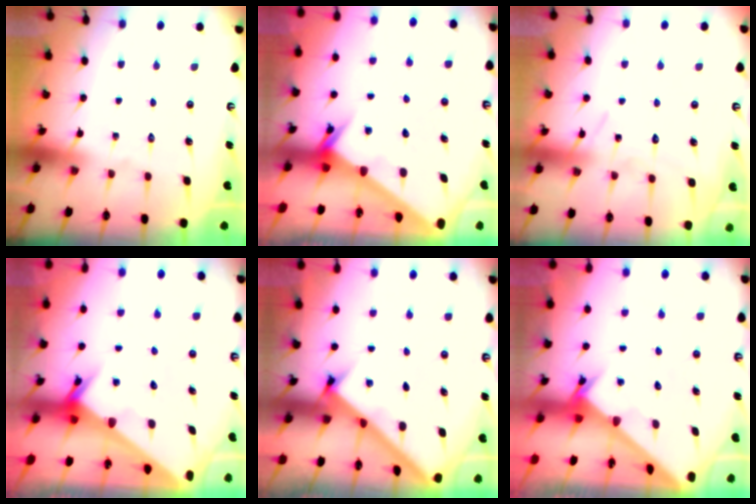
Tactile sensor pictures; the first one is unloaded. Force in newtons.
{"total": 3.1, "press": 3.1, "slide": 0.1}
{"total": 8.9, "press": 8.9, "slide": 0.4}
{"total": 2.5, "press": 2.5, "slide": 0.1}
{"total": 2.6, "press": 2.6, "slide": 0.3}
{"total": 2.4, "press": 2.4, "slide": 0.2}